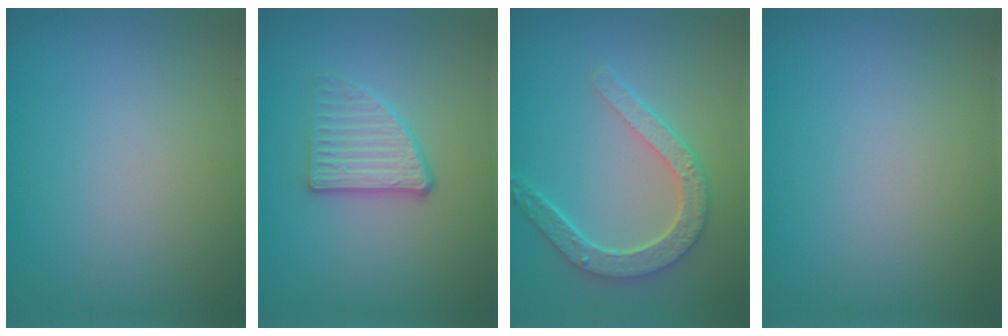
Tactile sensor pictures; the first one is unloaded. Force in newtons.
{"total": 2.7, "press": 2.4, "slide": 1.1}
{"total": 4.7, "press": 3.7, "slide": 2.8}
{"total": 0.0}